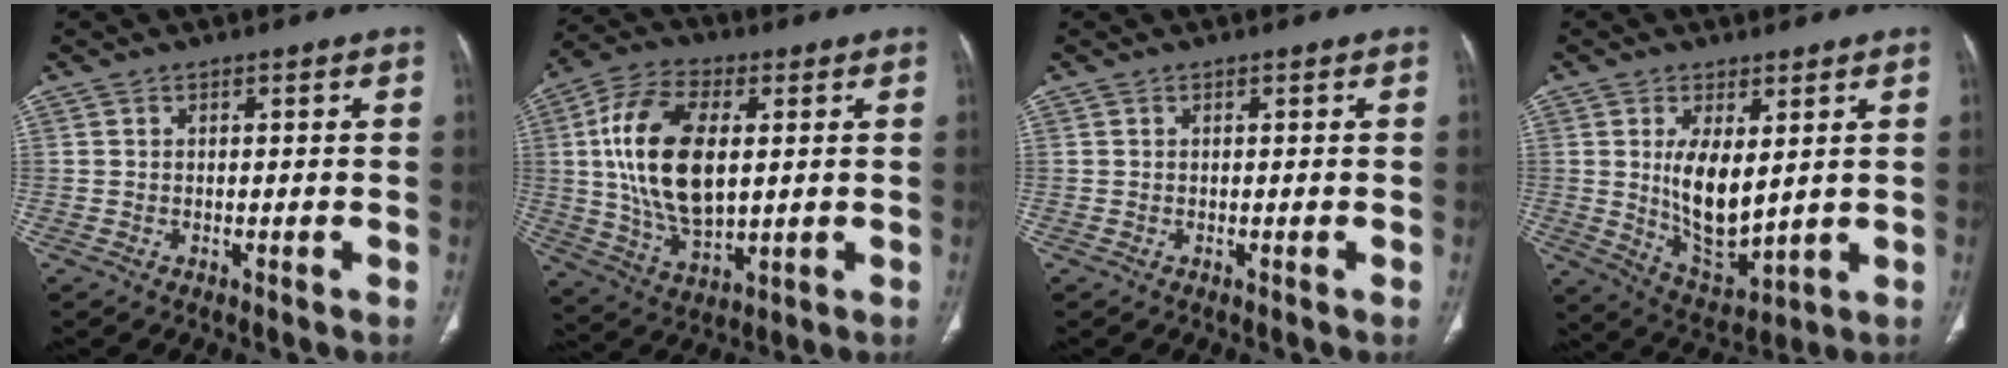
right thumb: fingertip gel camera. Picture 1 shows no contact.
{"total": 18.3, "force": [2.4, 9.9, 15.2], "torque": [-0.289, -0.005, 0.049]}
{"total": 0.0}
{"total": 10.6, "force": [1.7, 5.1, 9.1], "torque": [-0.144, -0.032, 0.051]}